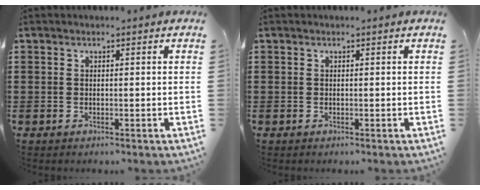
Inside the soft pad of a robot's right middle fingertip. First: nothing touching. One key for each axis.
{"total": 0.0}